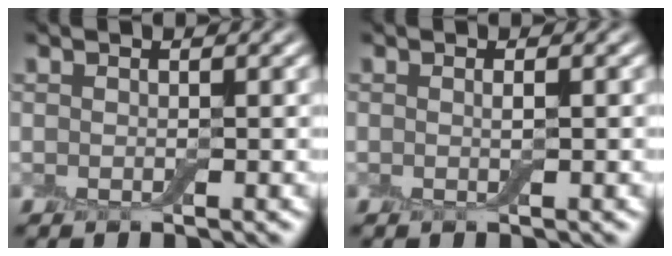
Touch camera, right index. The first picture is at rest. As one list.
[{"total": 0.7, "force": [0.0, 0.1, 0.7], "torque": [-0.011, 0.000, 0.000]}]